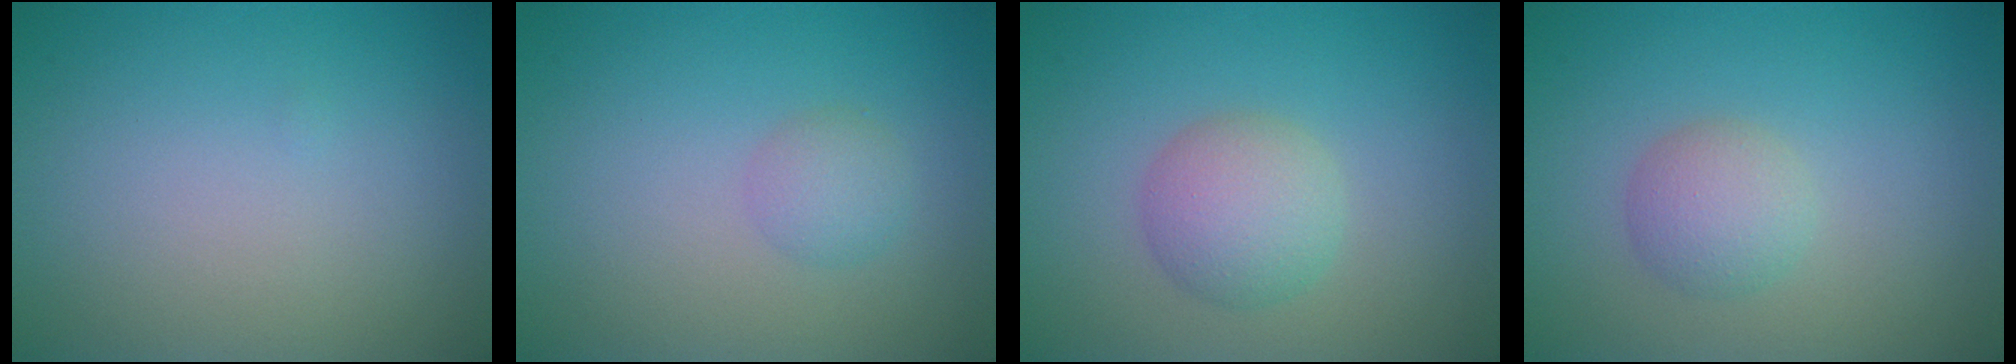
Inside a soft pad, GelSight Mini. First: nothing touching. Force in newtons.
{"total": 1.6, "press": 1.6, "slide": 0.0}
{"total": 3.4, "press": 3.4, "slide": 0.1}
{"total": 2.5, "press": 2.4, "slide": 0.2}